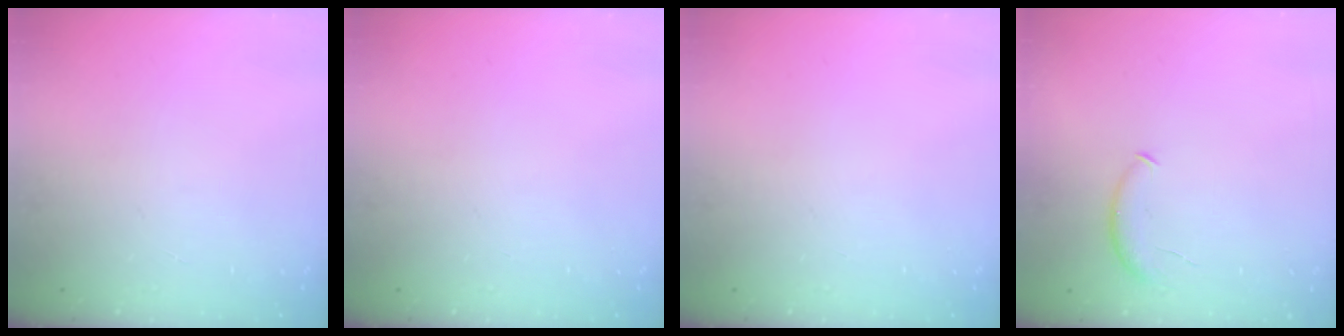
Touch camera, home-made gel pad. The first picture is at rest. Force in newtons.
{"total": 0.0}
{"total": 0.0}
{"total": 6.8, "press": 6.8, "slide": 0.6}